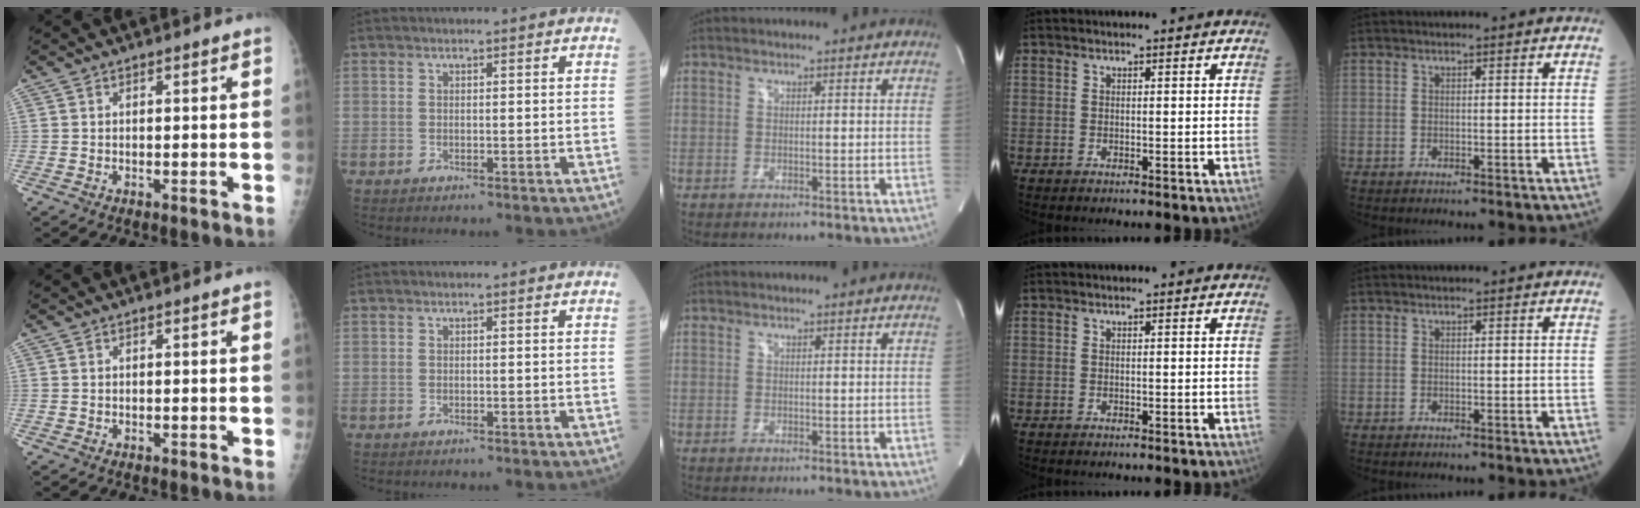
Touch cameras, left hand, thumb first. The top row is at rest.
{}